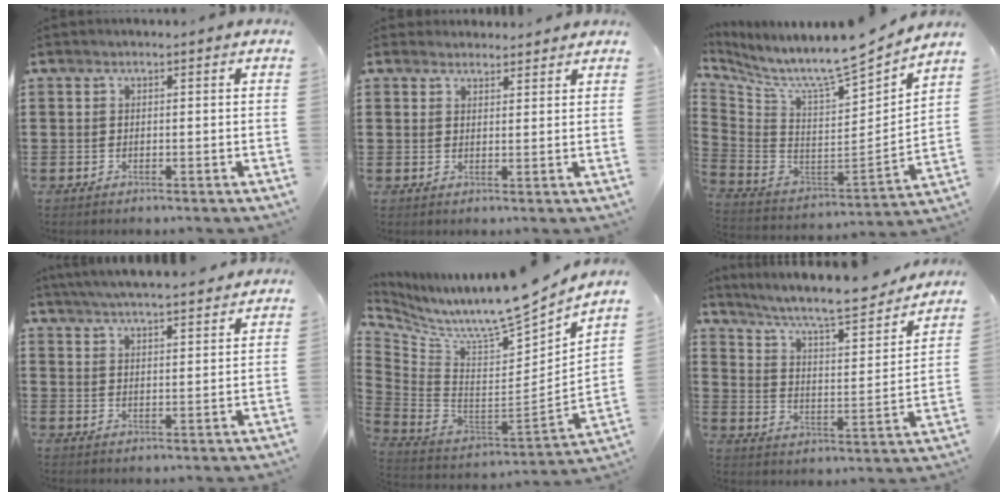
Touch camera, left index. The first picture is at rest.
{"total": 2.4, "force": [2.3, 0.5, 0.0], "torque": [-0.006, 0.000, 0.046]}
{"total": 7.5, "force": [6.7, 0.5, 3.2], "torque": [-0.090, -0.075, 0.103]}
{"total": 5.2, "force": [5.0, -0.1, 1.4], "torque": [-0.044, -0.021, 0.090]}
{"total": 8.7, "force": [7.7, 0.4, 4.0], "torque": [-0.095, -0.073, 0.121]}
{"total": 8.5, "force": [7.5, 0.3, 4.0], "torque": [-0.100, -0.052, 0.120]}